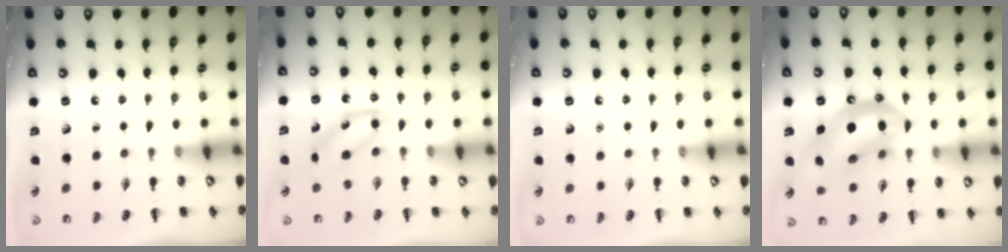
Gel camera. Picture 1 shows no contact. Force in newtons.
{"total": 4.9, "press": 4.7, "slide": 1.3}
{"total": 1.5, "press": 1.5, "slide": 0.1}
{"total": 16.0, "press": 15.4, "slide": 4.5}